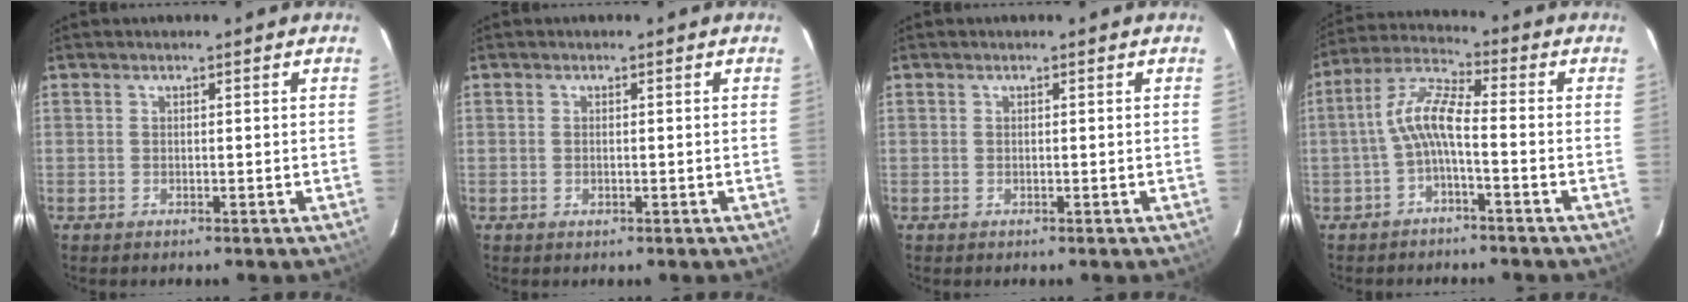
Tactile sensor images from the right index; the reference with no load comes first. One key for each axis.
{"total": 0.9, "fx": 0.0, "fy": 0.6, "fz": 0.6, "tx": -0.012, "ty": 0.001, "tz": 0.000}
{"total": 0.0}
{"total": 6.9, "fx": -2.1, "fy": 1.5, "fz": 6.4, "tx": -0.152, "ty": 0.020, "tz": -0.042}